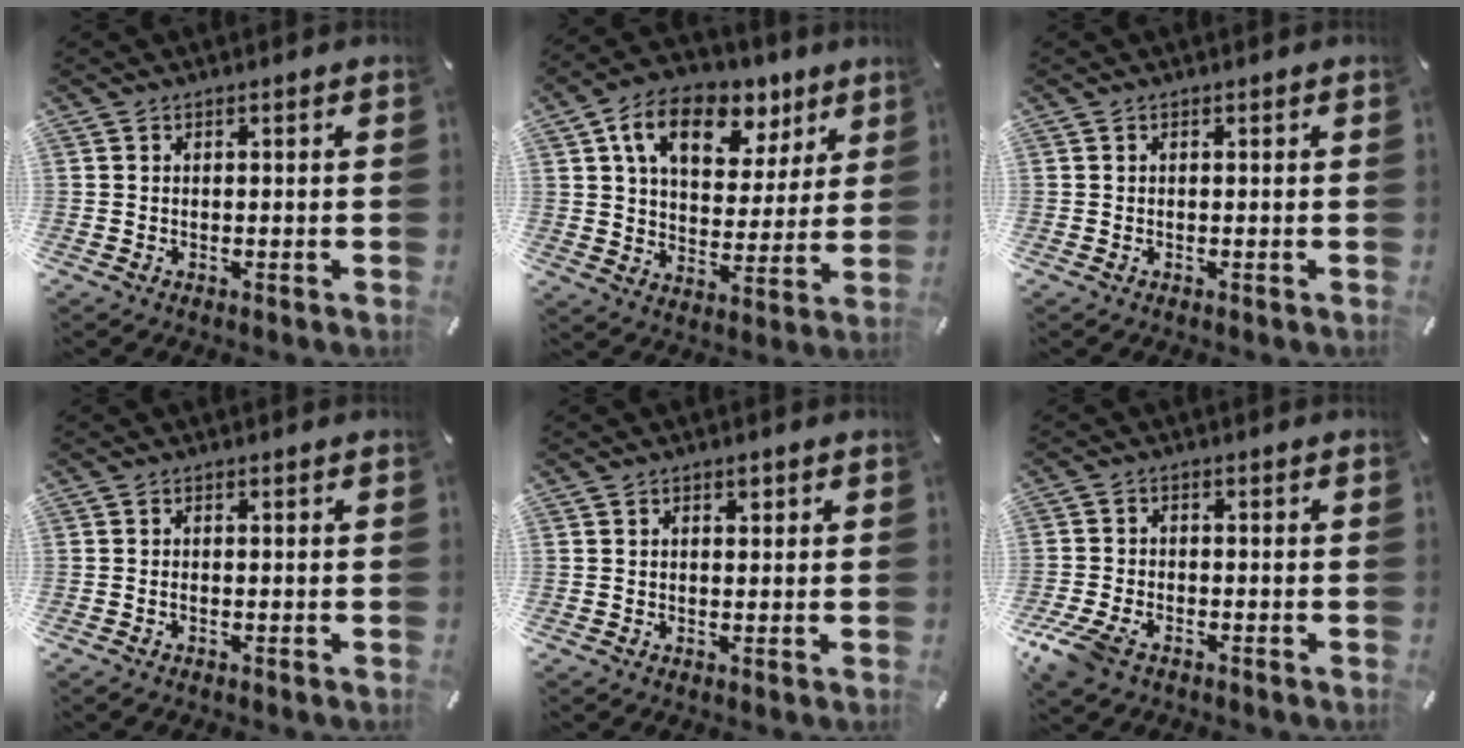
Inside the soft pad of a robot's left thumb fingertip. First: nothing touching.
{"total": 14.4, "force": [7.5, 9.4, 8.0], "torque": [-0.132, -0.025, 0.135]}
{"total": 0.0}
{"total": 0.7, "force": [-0.3, 0.3, 0.6], "torque": [-0.013, -0.002, -0.006]}
{"total": 1.5, "force": [0.6, 1.1, 0.9], "torque": [-0.012, 0.003, 0.008]}
{"total": 5.8, "force": [-3.6, 3.2, 3.2], "torque": [-0.087, 0.005, -0.073]}